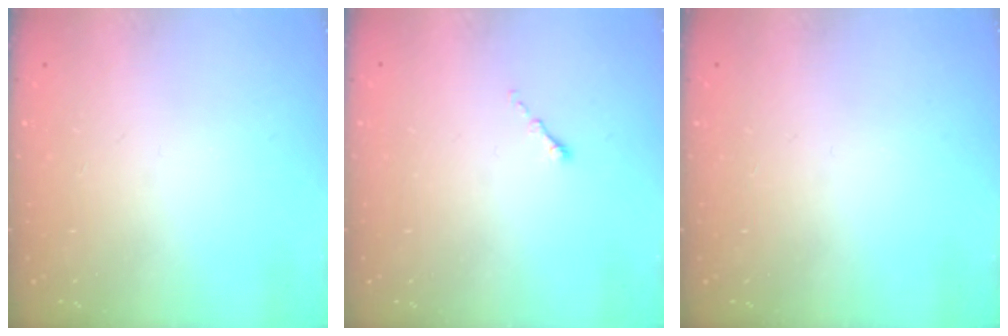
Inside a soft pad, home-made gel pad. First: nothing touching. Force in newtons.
{"total": 0.0}
{"total": 0.0}